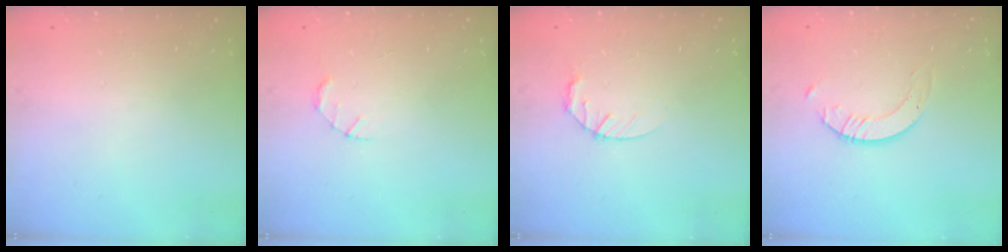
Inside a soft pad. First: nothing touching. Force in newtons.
{"total": 1.5, "press": 1.5, "slide": 0.3}
{"total": 3.6, "press": 3.6, "slide": 0.5}
{"total": 2.7, "press": 2.7, "slide": 0.2}